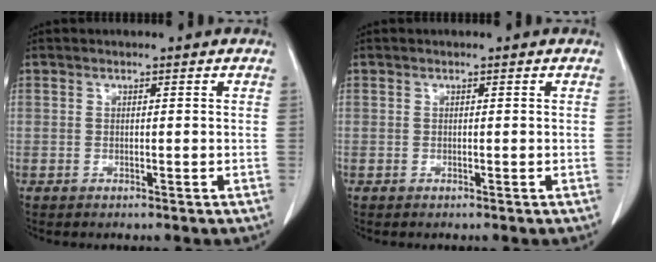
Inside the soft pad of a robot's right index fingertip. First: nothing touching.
{"total": 0.0}